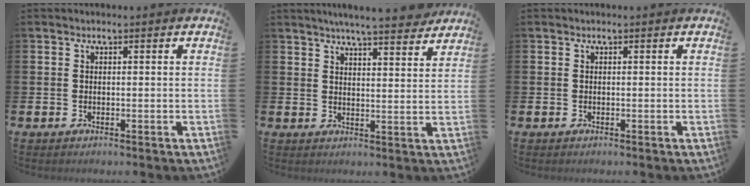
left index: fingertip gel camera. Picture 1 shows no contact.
{"total": 6.1, "force": [5.9, -0.3, 1.7], "torque": [-0.039, -0.032, 0.102]}
{"total": 0.0}